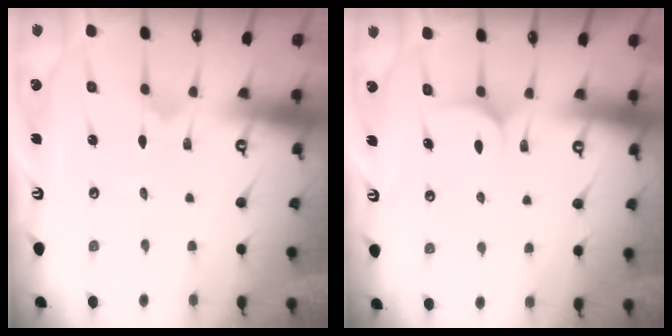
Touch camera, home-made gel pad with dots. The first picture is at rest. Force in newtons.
{"total": 5.6, "press": 5.6, "slide": 0.7}